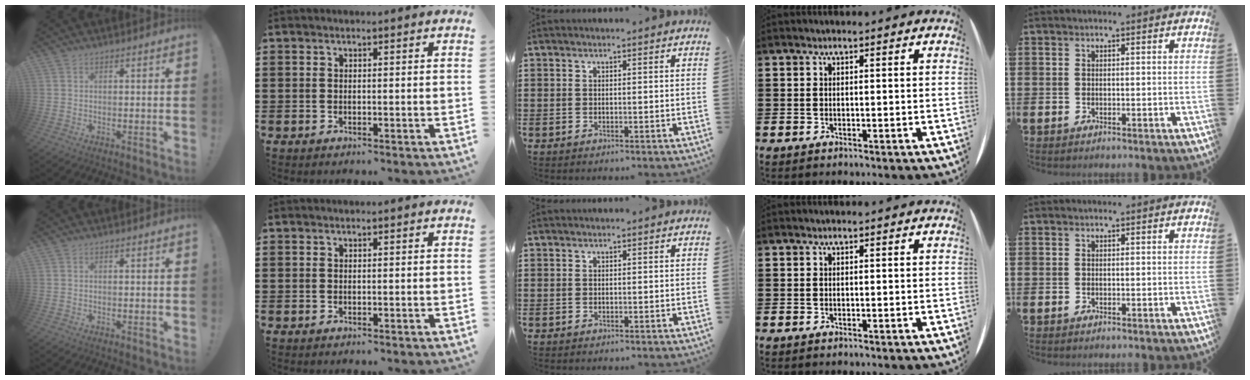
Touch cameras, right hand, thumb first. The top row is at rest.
{}